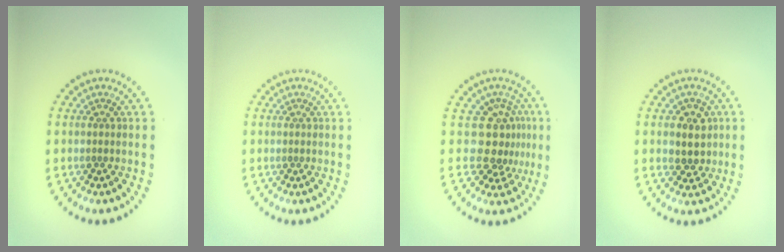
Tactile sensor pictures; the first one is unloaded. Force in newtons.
{"total": 0.0}
{"total": 3.7, "press": 2.7, "slide": 2.5}
{"total": 2.9, "press": 2.7, "slide": 1.0}